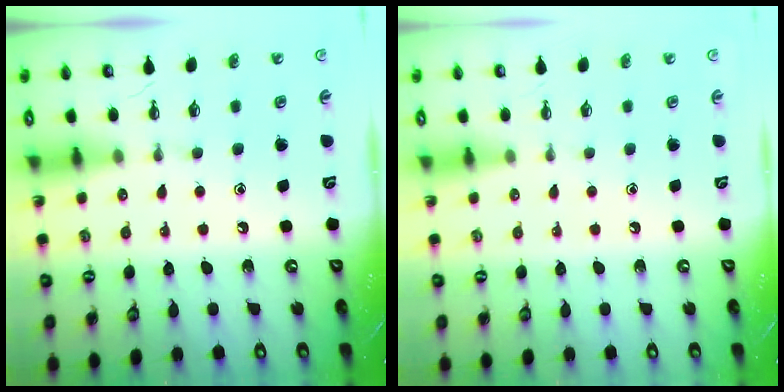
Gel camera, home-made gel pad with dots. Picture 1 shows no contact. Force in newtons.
{"total": 0.0}